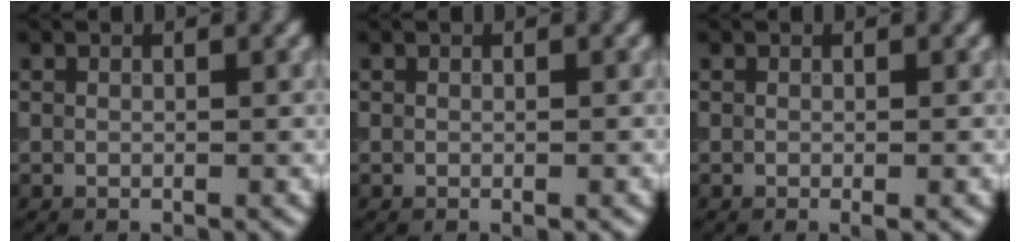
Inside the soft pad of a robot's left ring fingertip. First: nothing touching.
{"total": 0.7, "force": [-0.3, 0.2, 0.5], "torque": [-0.009, -0.003, -0.003]}
{"total": 1.0, "force": [-0.4, 0.2, 0.9], "torque": [-0.014, -0.006, -0.004]}